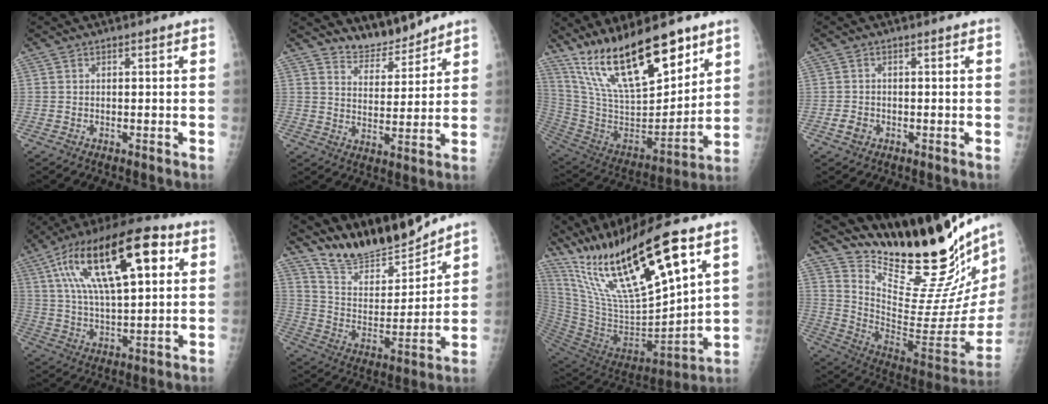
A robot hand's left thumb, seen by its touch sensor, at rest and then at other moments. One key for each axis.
{"total": 6.8, "fx": 6.6, "fy": 1.7, "fz": 0.2, "tx": 0.012, "ty": -0.053, "tz": 0.123}
{"total": 24.3, "fx": 16.4, "fy": 8.1, "fz": 15.9, "tx": -0.238, "ty": -0.078, "tz": 0.303}
{"total": 1.8, "fx": -0.6, "fy": 1.5, "fz": 0.8, "tx": -0.009, "ty": 0.003, "tz": -0.009}
{"total": 23.6, "fx": 8.4, "fy": 9.7, "fz": 19.8, "tx": -0.330, "ty": 0.011, "tz": 0.137}
{"total": 15.3, "fx": 14.4, "fy": 2.7, "fz": 4.3, "tx": -0.048, "ty": -0.094, "tz": 0.268}
{"total": 27.9, "fx": 16.6, "fy": 6.8, "fz": 21.4, "tx": -0.385, "ty": -0.059, "tz": 0.313}
{"total": 31.7, "fx": 28.0, "fy": 5.4, "fz": 13.8, "tx": -0.194, "ty": -0.202, "tz": 0.400}